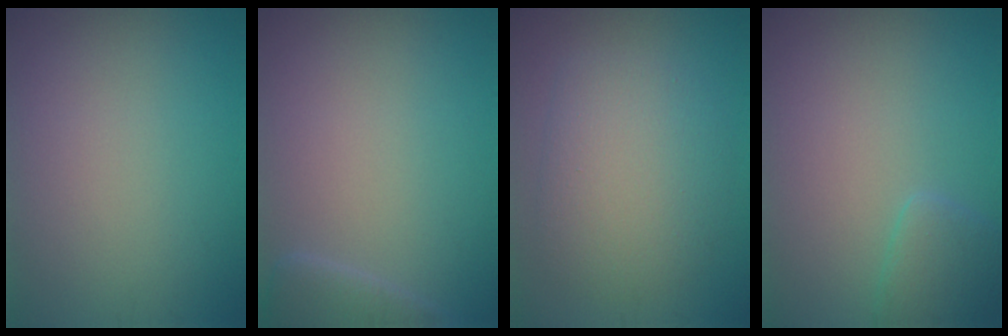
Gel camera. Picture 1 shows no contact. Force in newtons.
{"total": 2.2, "press": 2.2, "slide": 0.3}
{"total": 5.5, "press": 5.5, "slide": 0.2}
{"total": 2.0, "press": 2.0, "slide": 0.1}